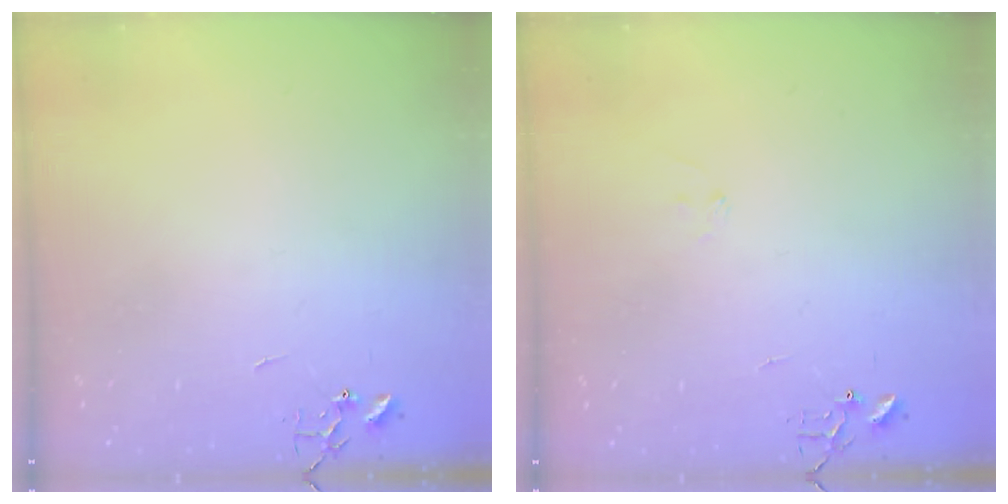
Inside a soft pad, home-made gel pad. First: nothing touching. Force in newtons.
{"total": 7.0, "press": 7.0, "slide": 0.7}